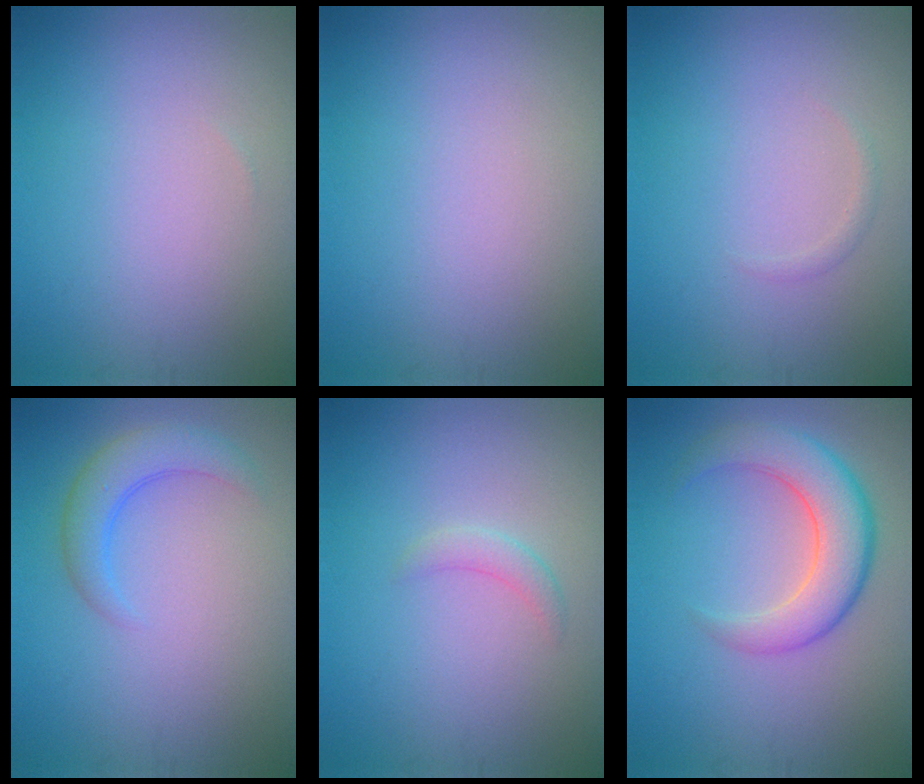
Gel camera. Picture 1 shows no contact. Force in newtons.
{"total": 0.0}
{"total": 0.7, "press": 0.7, "slide": 0.0}
{"total": 3.1, "press": 3.1, "slide": 0.1}
{"total": 1.3, "press": 1.3, "slide": 0.0}
{"total": 5.5, "press": 5.5, "slide": 0.5}